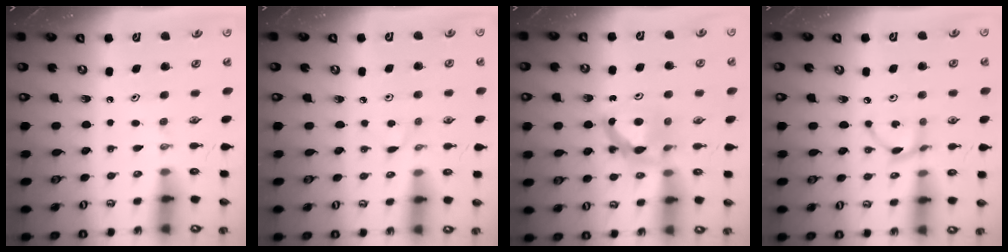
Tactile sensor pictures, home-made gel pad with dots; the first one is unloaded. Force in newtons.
{"total": 2.9, "press": 2.9, "slide": 0.1}
{"total": 7.1, "press": 7.0, "slide": 0.7}
{"total": 3.9, "press": 3.9, "slide": 0.2}